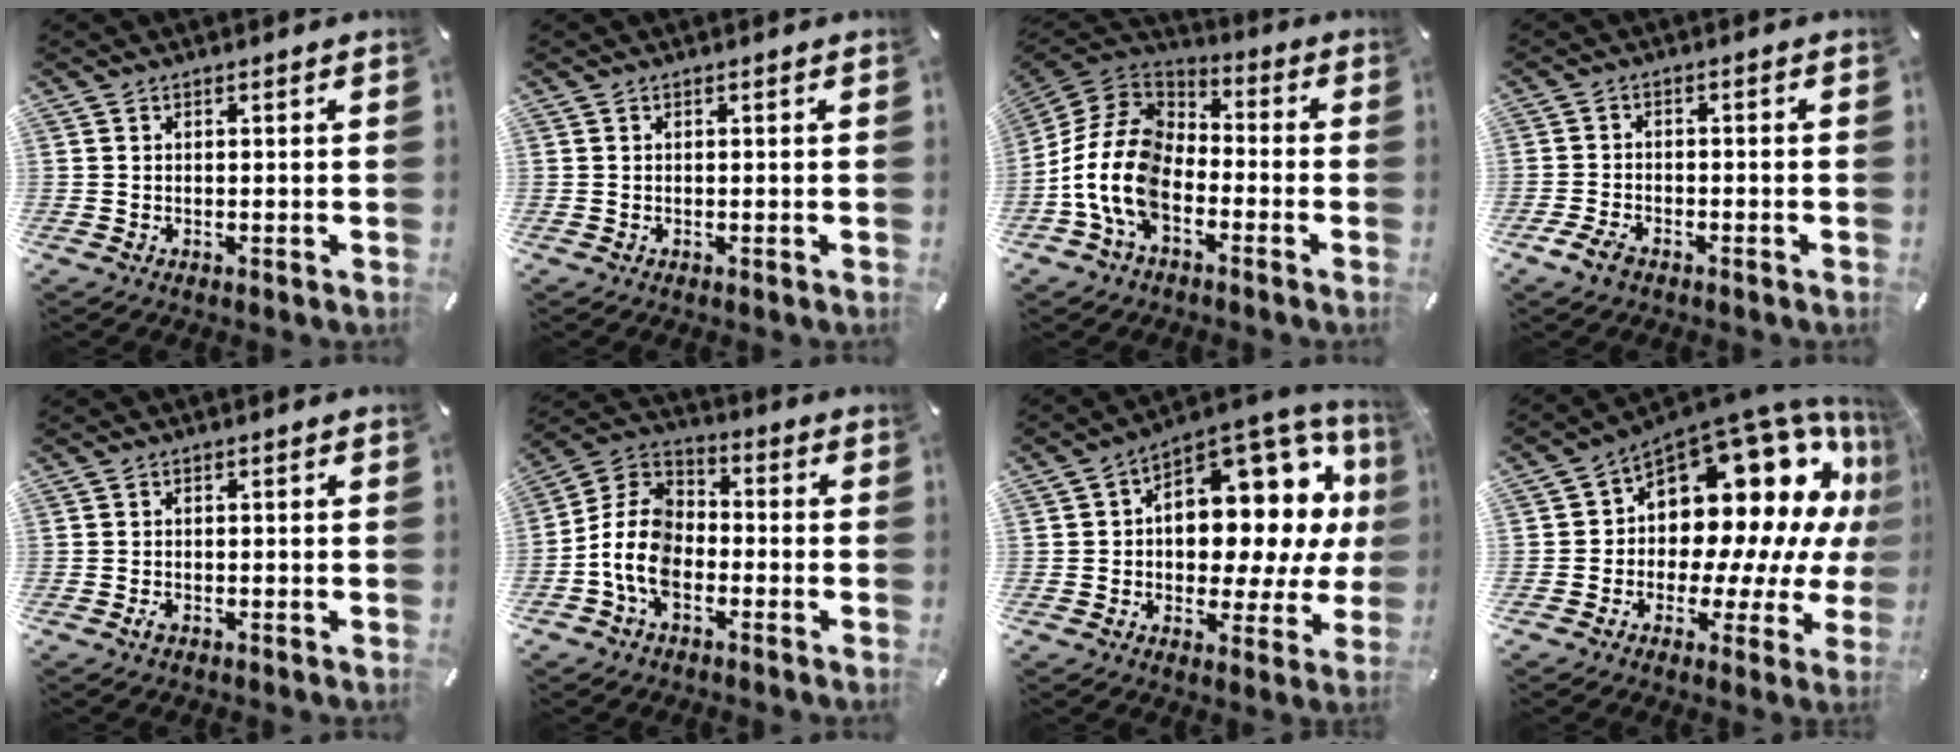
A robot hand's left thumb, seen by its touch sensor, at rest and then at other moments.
{"total": 0.0}
{"total": 14.9, "force": [-6.5, 9.7, 9.3], "torque": [-0.221, 0.025, -0.131]}
{"total": 4.0, "force": [-2.6, 2.1, 2.0], "torque": [-0.051, 0.009, -0.054]}
{"total": 1.6, "force": [-0.8, 0.8, 1.1], "torque": [-0.027, -0.001, -0.017]}
{"total": 11.2, "force": [-4.8, 7.7, 6.6], "torque": [-0.167, 0.015, -0.098]}
{"total": 13.3, "force": [4.3, 8.7, 9.1], "torque": [-0.097, -0.068, 0.068]}
{"total": 19.7, "force": [8.0, 12.4, 13.0], "torque": [-0.172, -0.089, 0.145]}